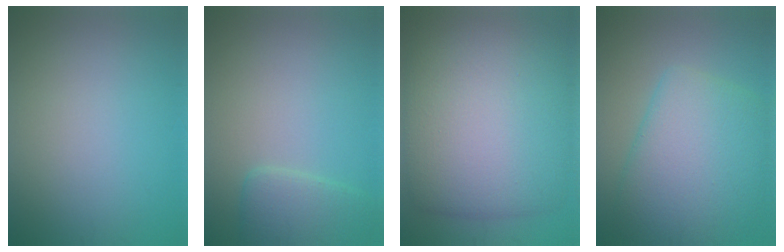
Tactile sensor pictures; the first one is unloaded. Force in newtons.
{"total": 2.9, "press": 2.9, "slide": 0.3}
{"total": 14.0, "press": 14.0, "slide": 0.4}
{"total": 9.0, "press": 9.0, "slide": 0.3}